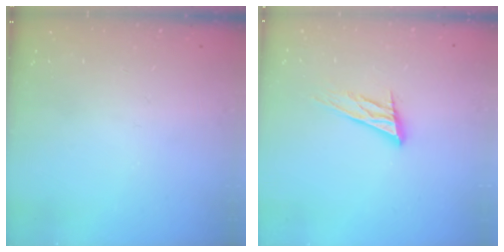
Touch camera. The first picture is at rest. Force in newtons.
{"total": 12.7, "press": 12.4, "slide": 2.8}